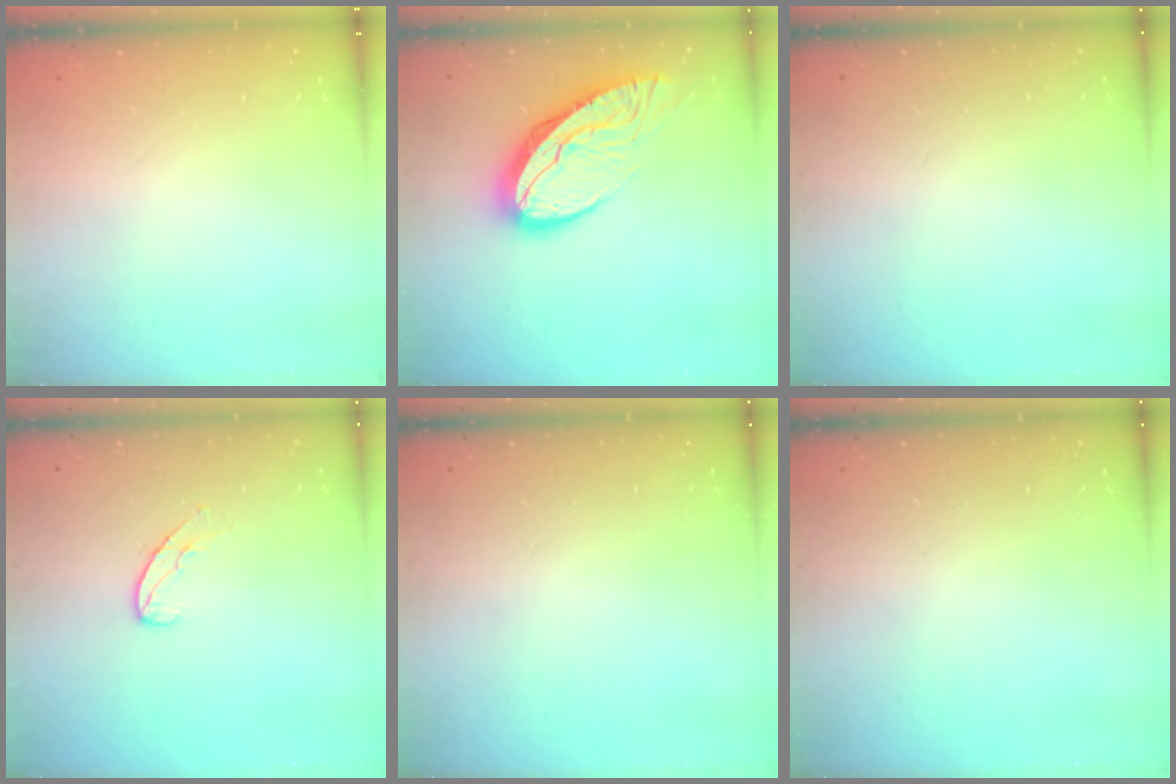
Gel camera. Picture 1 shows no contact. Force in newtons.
{"total": 16.0, "press": 16.0, "slide": 1.5}
{"total": 0.0}
{"total": 6.3, "press": 6.3, "slide": 0.6}
{"total": 0.0}
{"total": 0.0}